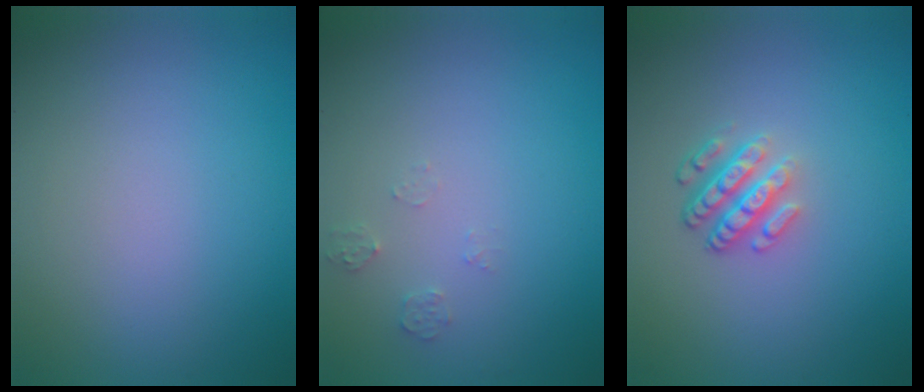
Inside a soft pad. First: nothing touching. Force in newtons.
{"total": 1.1, "press": 1.1, "slide": 0.1}
{"total": 3.6, "press": 2.6, "slide": 2.5}